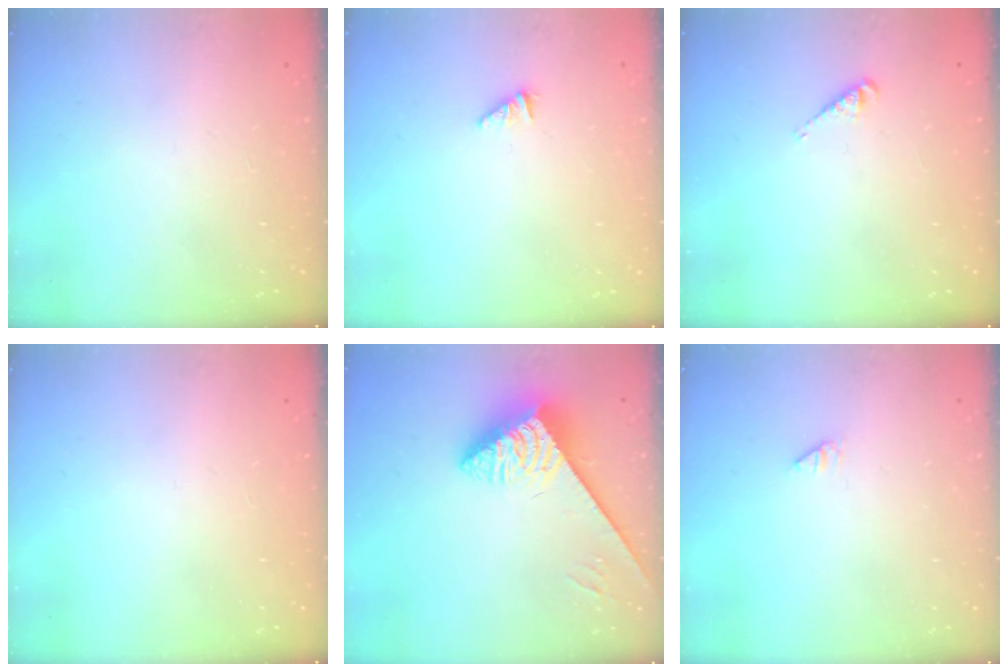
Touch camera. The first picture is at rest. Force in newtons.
{"total": 0.8, "press": 0.8, "slide": 0.2}
{"total": 3.7, "press": 3.7, "slide": 0.5}
{"total": 0.0}
{"total": 3.8, "press": 3.7, "slide": 0.8}
{"total": 0.0}